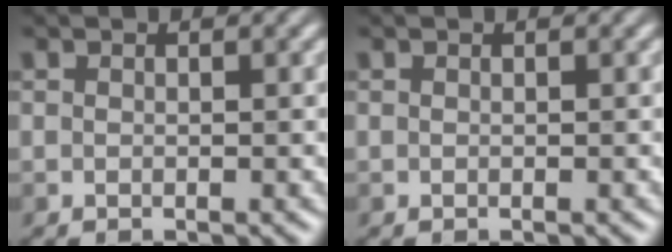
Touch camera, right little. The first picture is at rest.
{"total": 0.0}